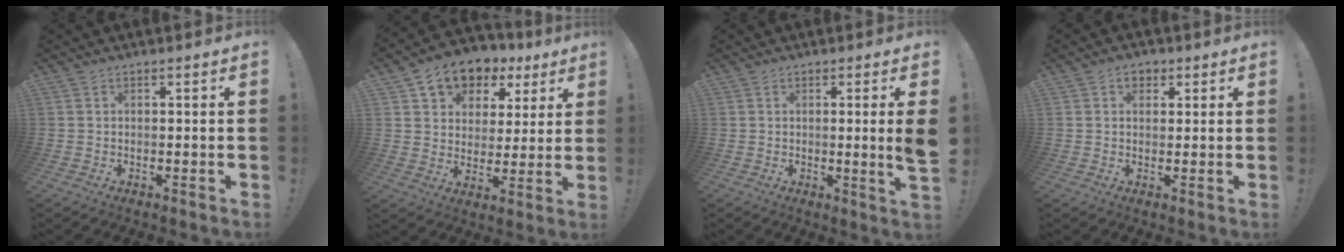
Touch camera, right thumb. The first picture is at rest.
{"total": 10.2, "force": [6.3, 7.1, 3.6], "torque": [-0.060, -0.040, 0.120]}
{"total": 5.7, "force": [0.6, -0.6, 5.7], "torque": [-0.087, -0.011, 0.007]}
{"total": 3.3, "force": [1.5, 2.5, 1.6], "torque": [-0.015, -0.001, 0.025]}